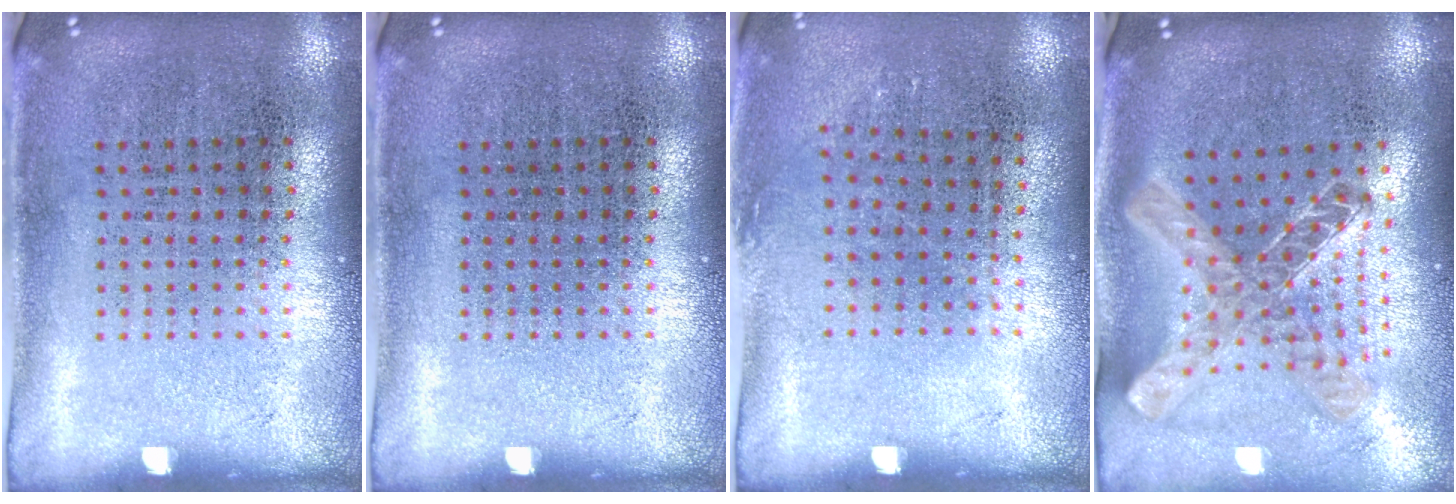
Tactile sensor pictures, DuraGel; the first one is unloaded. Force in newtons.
{"total": 0.0}
{"total": 0.9, "press": 0.6, "slide": 0.6}
{"total": 1.5, "press": 1.3, "slide": 0.6}